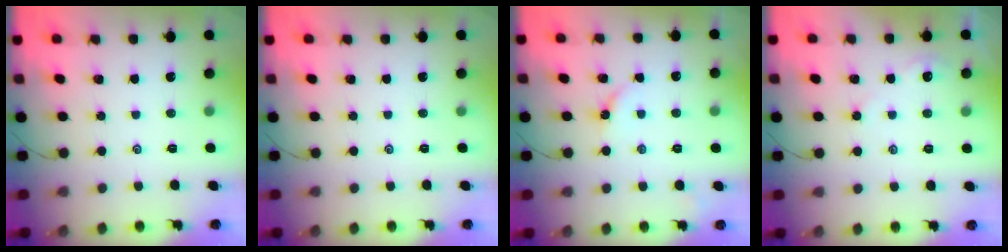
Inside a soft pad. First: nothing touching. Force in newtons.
{"total": 0.0}
{"total": 3.4, "press": 3.3, "slide": 0.6}
{"total": 1.4, "press": 1.3, "slide": 0.4}